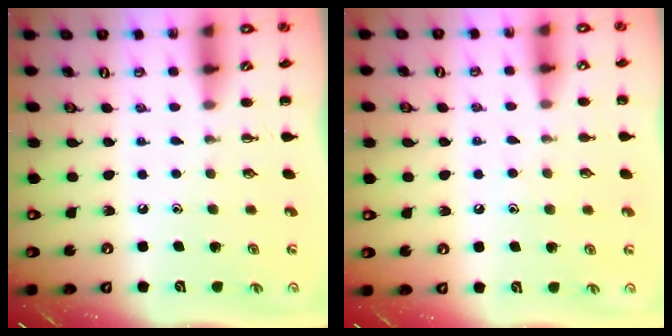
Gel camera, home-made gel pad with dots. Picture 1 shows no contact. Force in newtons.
{"total": 5.9, "press": 5.7, "slide": 1.5}